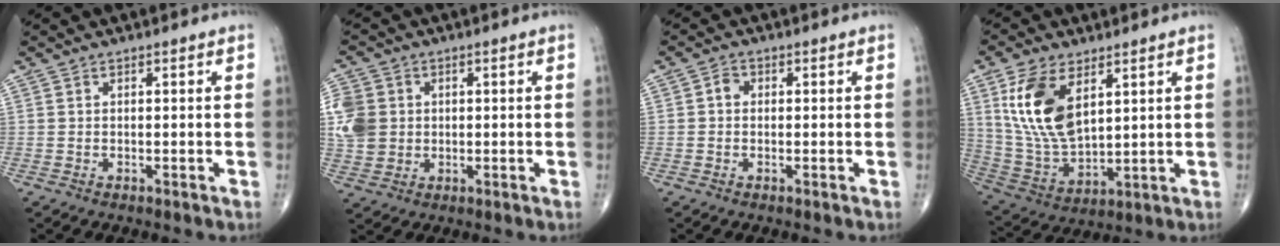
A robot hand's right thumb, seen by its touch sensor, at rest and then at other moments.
{"total": 8.6, "force": [1.0, 7.5, 4.0], "torque": [-0.078, 0.002, 0.022]}
{"total": 1.8, "force": [0.0, 1.5, 1.0], "torque": [-0.007, 0.007, -0.005]}
{"total": 15.1, "force": [5.8, 7.9, 11.5], "torque": [-0.219, -0.025, 0.126]}